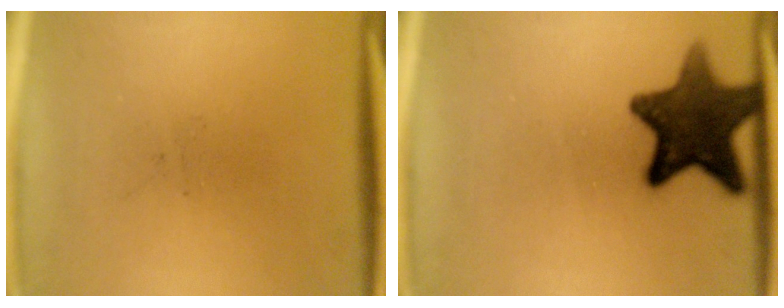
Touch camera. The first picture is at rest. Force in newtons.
{"total": 13.2}